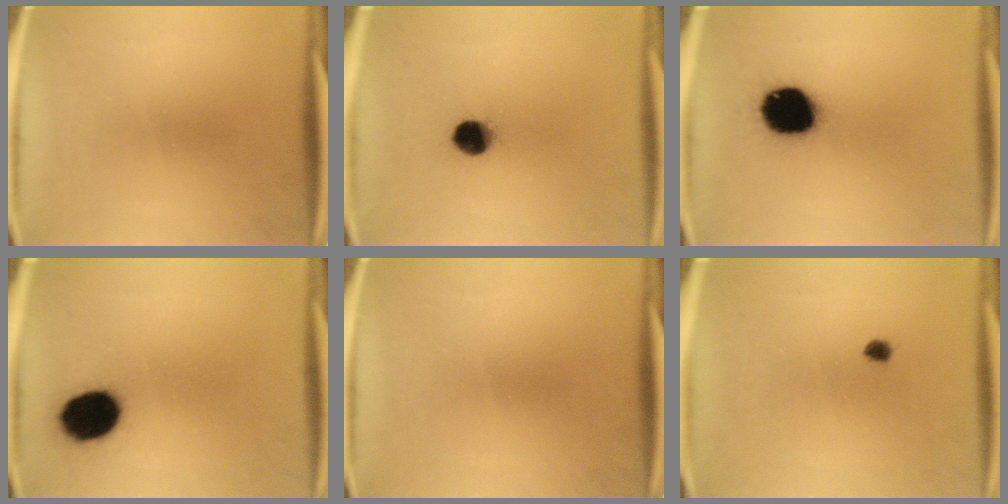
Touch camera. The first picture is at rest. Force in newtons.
{"total": 6.6}
{"total": 16.7}
{"total": 12.5}
{"total": 0.0}
{"total": 1.4}